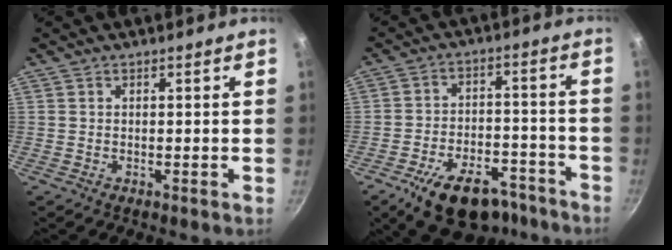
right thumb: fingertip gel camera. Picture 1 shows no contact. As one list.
[{"total": 17.2, "force": [-11.5, 8.9, 9.2], "torque": [-0.108, 0.062, -0.170]}]